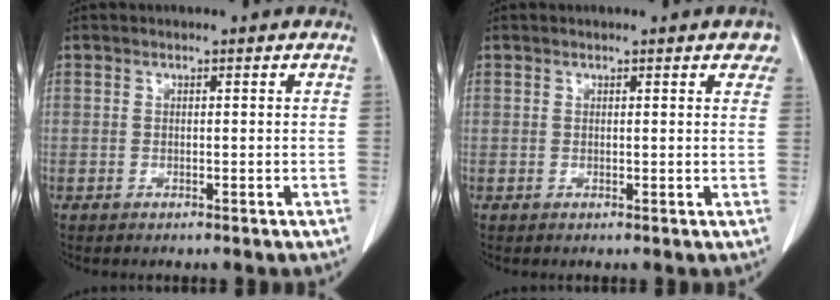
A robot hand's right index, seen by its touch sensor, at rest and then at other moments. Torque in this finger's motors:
{"motor_torque": [0.27, 0.49, 0.09, 0.00]}